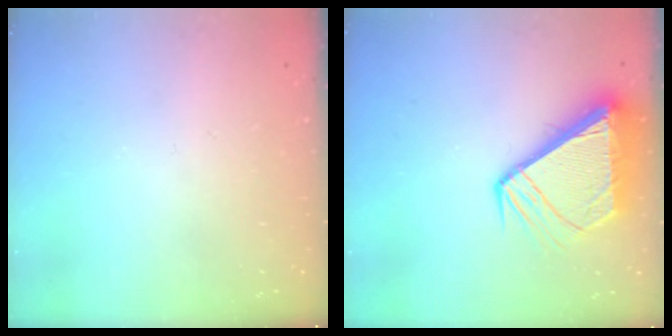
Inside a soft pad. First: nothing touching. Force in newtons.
{"total": 12.0, "press": 12.0, "slide": 1.4}